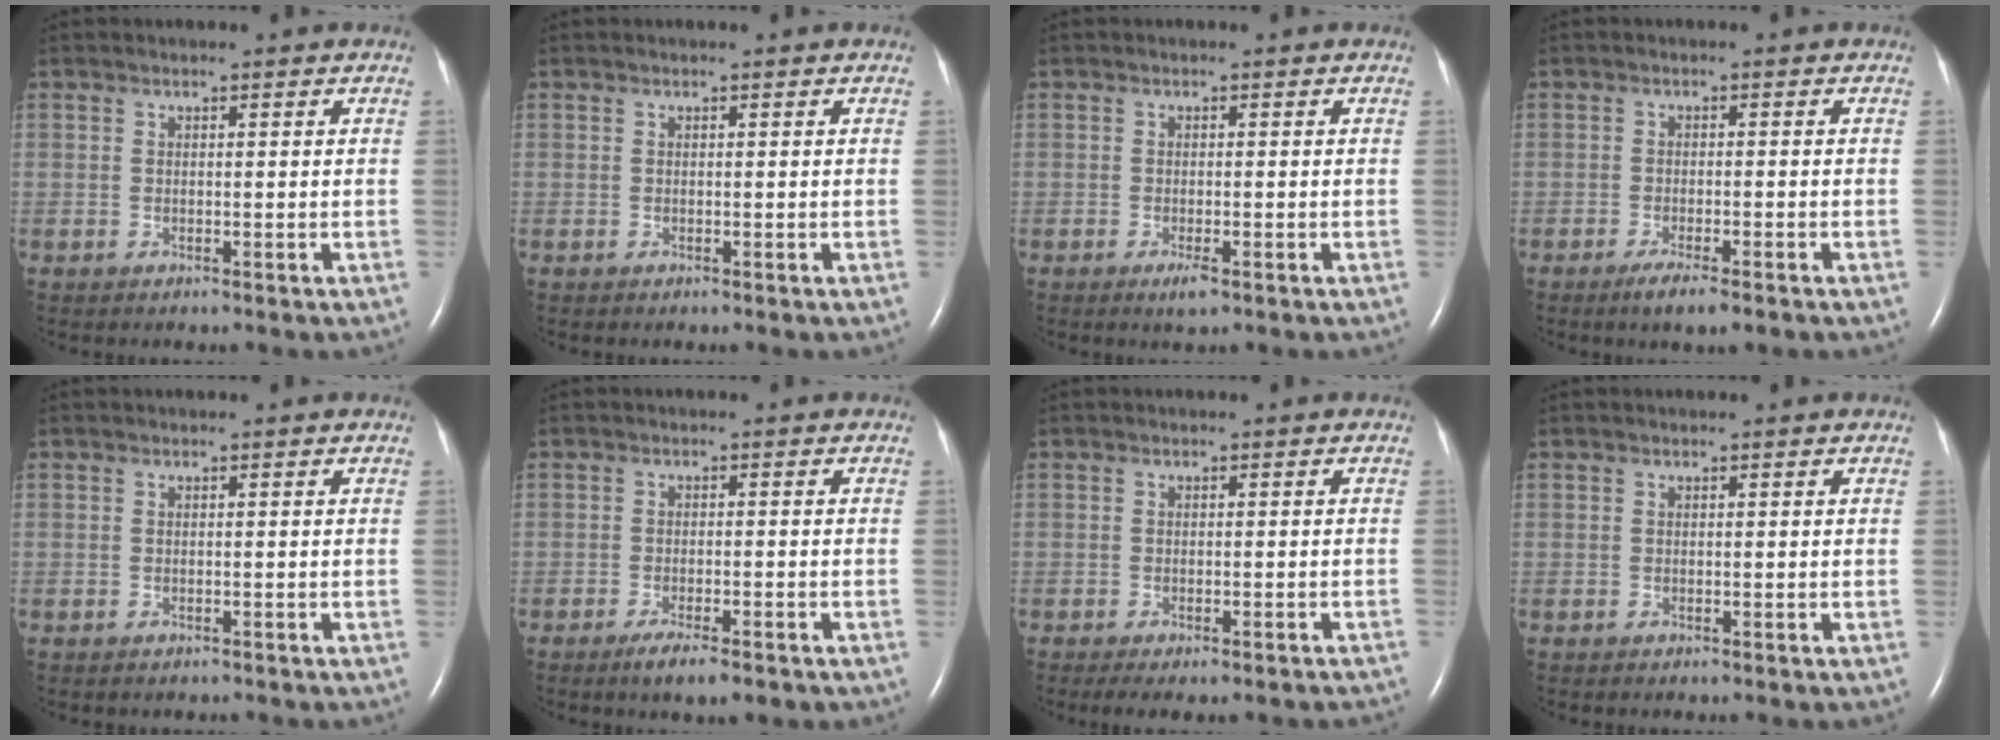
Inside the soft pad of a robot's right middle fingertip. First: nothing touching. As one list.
[{"total": 0.0}, {"total": 1.7, "force": [-1.0, 0.3, 1.4], "torque": [-0.026, -0.004, -0.015]}, {"total": 4.0, "force": [-2.7, 0.5, 2.9], "torque": [-0.052, -0.008, -0.041]}, {"total": 0.5, "force": [-0.4, 0.3, 0.1], "torque": [-0.011, 0.000, -0.007]}, {"total": 5.1, "force": [-3.5, 1.0, 3.5], "torque": [-0.056, -0.008, -0.047]}, {"total": 8.0, "force": [-6.8, 1.7, 3.8], "torque": [-0.046, -0.004, -0.082]}, {"total": 0.0}]